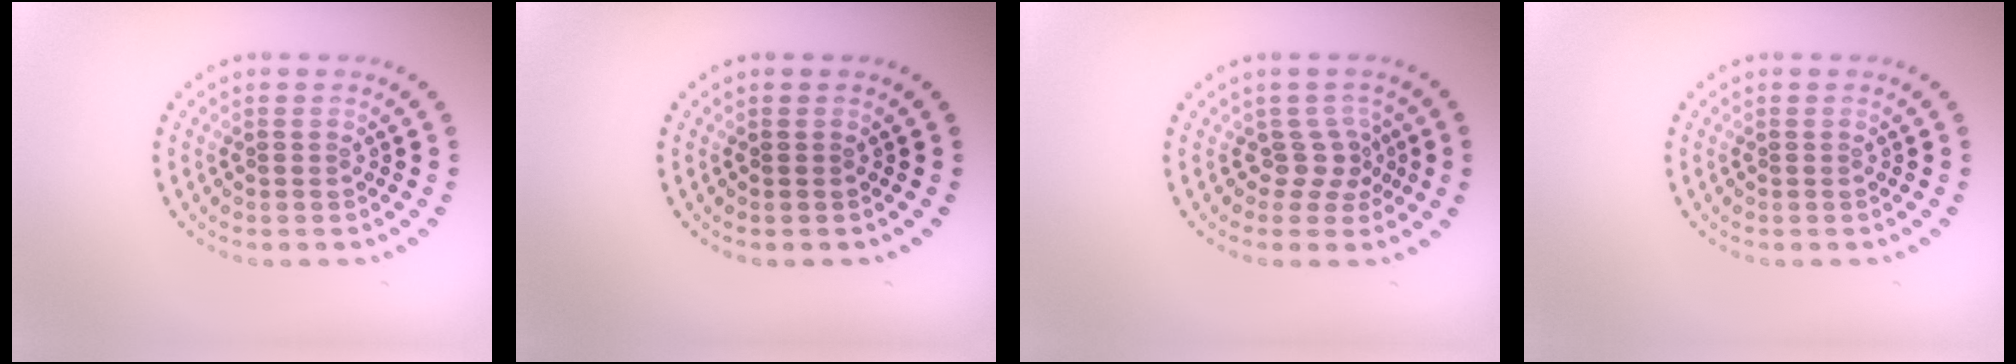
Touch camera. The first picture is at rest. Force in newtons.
{"total": 0.0}
{"total": 2.0, "press": 1.3, "slide": 1.5}
{"total": 0.0}